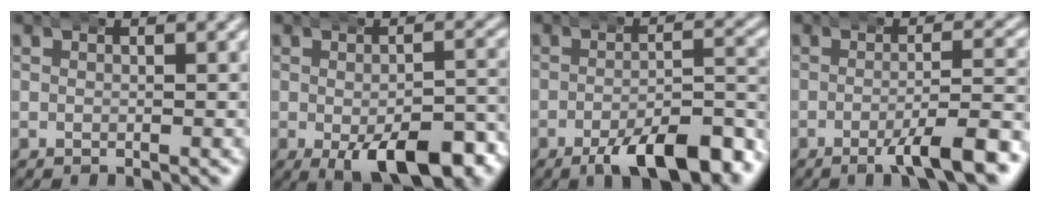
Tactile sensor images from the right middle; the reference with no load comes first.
{"total": 8.9, "force": [-4.5, 3.7, 6.7], "torque": [-0.105, -0.036, -0.053]}
{"total": 7.7, "force": [-5.0, 2.2, 5.4], "torque": [-0.074, -0.011, -0.077]}
{"total": 5.1, "force": [-3.0, 0.6, 4.1], "torque": [-0.063, -0.004, -0.048]}